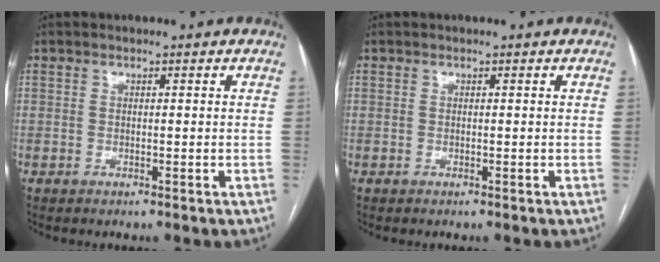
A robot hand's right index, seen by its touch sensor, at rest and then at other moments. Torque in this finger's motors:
{"motor_torque": [0.00, 0.00, 0.00, 0.00]}